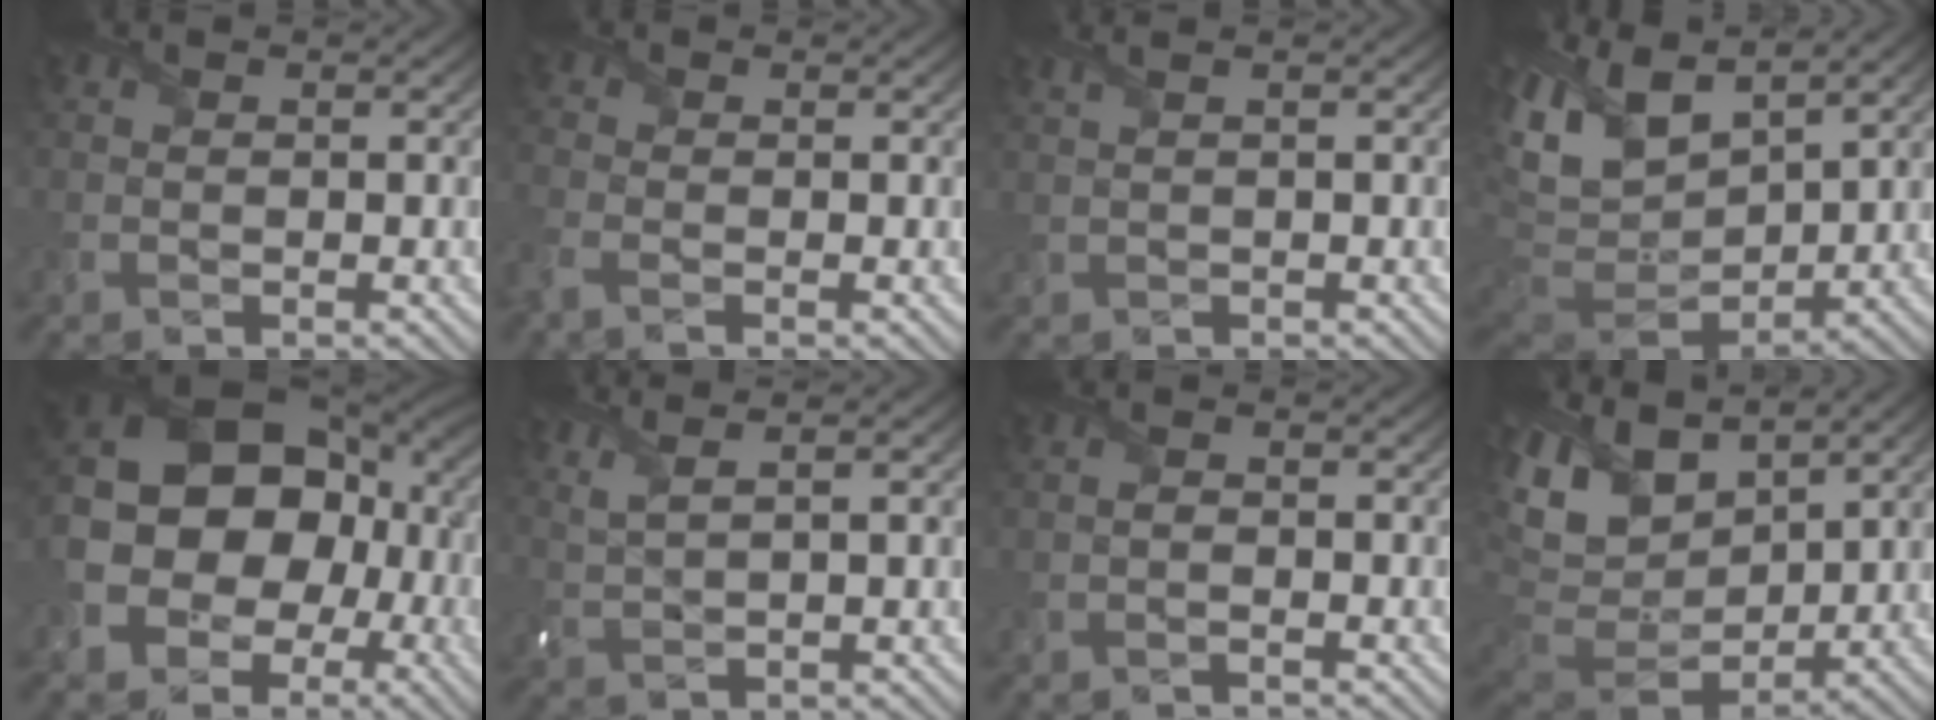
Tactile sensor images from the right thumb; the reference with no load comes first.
{"total": 2.8, "force": [-1.6, 1.0, 2.1], "torque": [-0.065, -0.011, -0.044]}
{"total": 1.9, "force": [1.1, 0.5, 1.5], "torque": [-0.034, 0.004, 0.013]}
{"total": 14.7, "force": [5.2, 8.3, 11.0], "torque": [-0.259, -0.005, 0.119]}
{"total": 16.7, "force": [-3.1, 13.3, 9.6], "torque": [-0.209, -0.017, -0.067]}
{"total": 4.3, "force": [2.9, 1.0, 3.0], "torque": [-0.062, 0.012, 0.053]}
{"total": 0.8, "force": [-0.6, 0.2, 0.5], "torque": [-0.011, -0.002, -0.013]}
{"total": 14.1, "force": [5.7, 8.6, 9.6], "torque": [-0.263, 0.012, 0.109]}